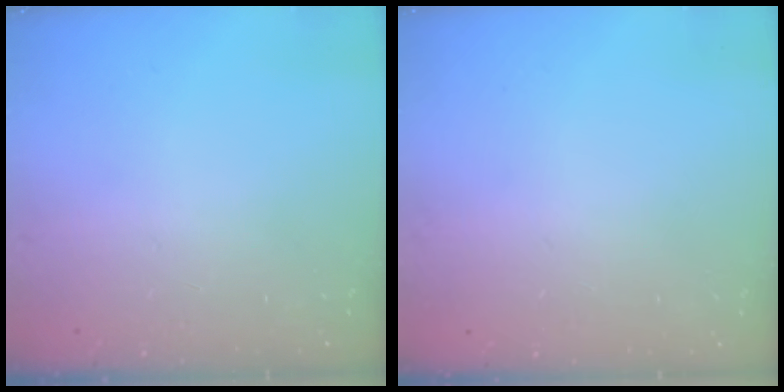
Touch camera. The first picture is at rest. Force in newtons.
{"total": 0.0}